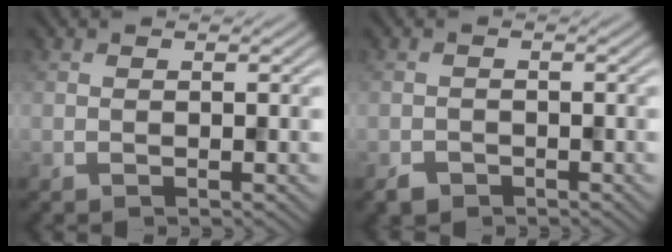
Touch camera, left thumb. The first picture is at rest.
{"total": 1.6, "force": [-1.2, 1.0, 0.3], "torque": [-0.003, -0.003, -0.027]}